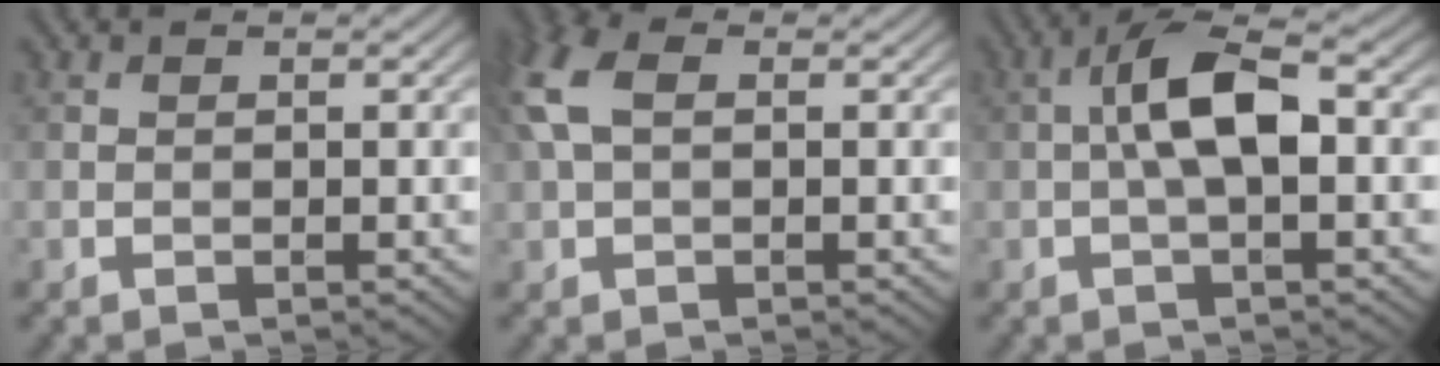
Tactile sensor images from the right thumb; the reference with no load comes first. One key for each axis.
{"total": 6.1, "fx": 1.4, "fy": 3.5, "fz": 4.8, "tx": -0.132, "ty": 0.019, "tz": 0.021}
{"total": 6.9, "fx": 0.0, "fy": 2.4, "fz": 6.5, "tx": -0.125, "ty": 0.019, "tz": -0.008}